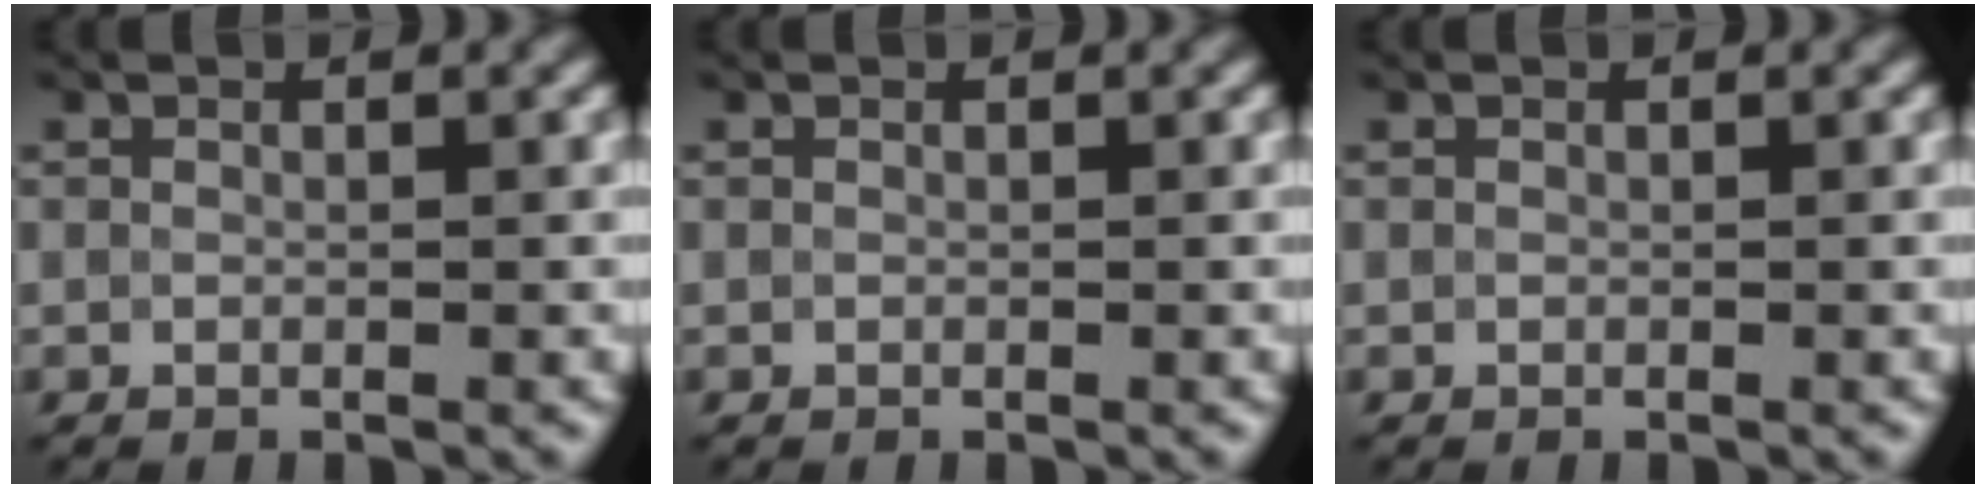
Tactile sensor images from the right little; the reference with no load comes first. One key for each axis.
{"total": 0.0}
{"total": 0.0}